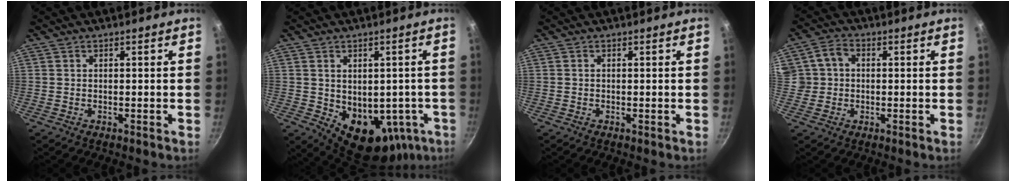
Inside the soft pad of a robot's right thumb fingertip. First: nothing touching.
{"total": 14.7, "force": [-3.0, 10.6, 9.8], "torque": [-0.089, -0.002, -0.009]}
{"total": 0.0}
{"total": 5.2, "force": [0.4, 4.6, 2.4], "torque": [-0.017, 0.007, 0.002]}